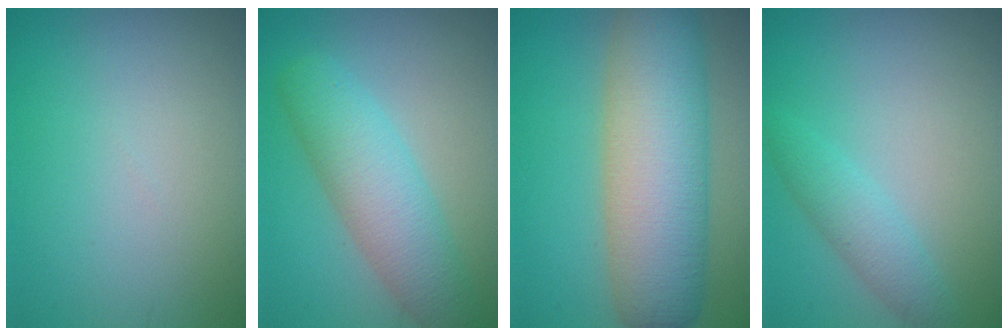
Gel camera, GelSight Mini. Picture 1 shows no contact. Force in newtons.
{"total": 5.7, "press": 5.7, "slide": 0.1}
{"total": 10.3, "press": 10.3, "slide": 0.2}
{"total": 2.3, "press": 2.3, "slide": 0.2}